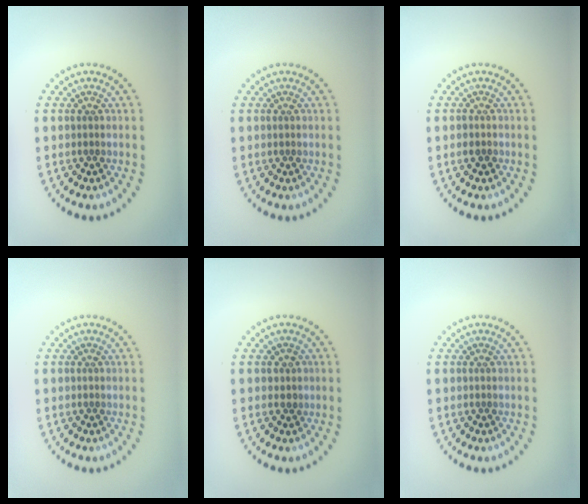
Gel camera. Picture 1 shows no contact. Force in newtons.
{"total": 0.0}
{"total": 1.0, "press": 1.0, "slide": 0.3}
{"total": 0.0}
{"total": 0.9, "press": 0.9, "slide": 0.2}
{"total": 0.0}